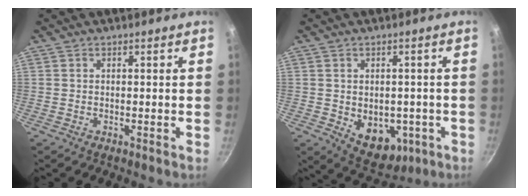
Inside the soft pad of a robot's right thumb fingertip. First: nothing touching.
{"total": 10.0, "force": [-2.9, 6.8, 6.6], "torque": [-0.069, 0.006, -0.024]}